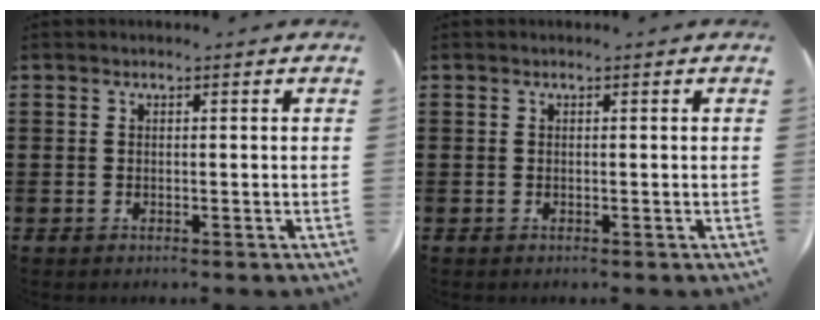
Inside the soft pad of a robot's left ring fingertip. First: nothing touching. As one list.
[{"total": 0.0}]